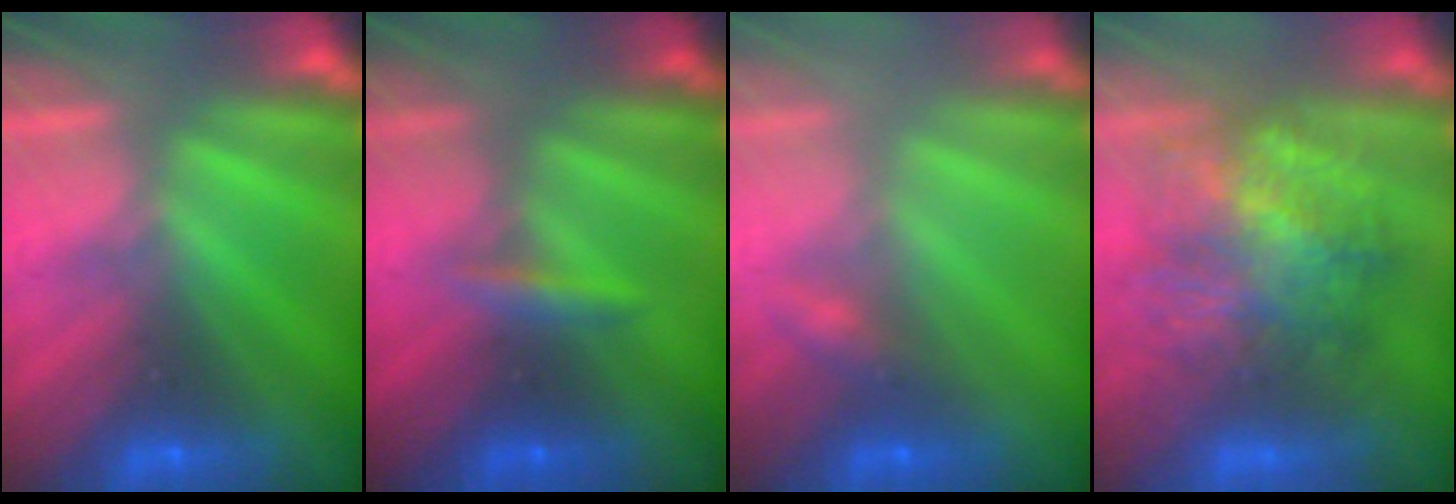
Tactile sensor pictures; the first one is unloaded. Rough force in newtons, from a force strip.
{"total": 2.4}
{"total": 2.4}
{"total": 7.5}